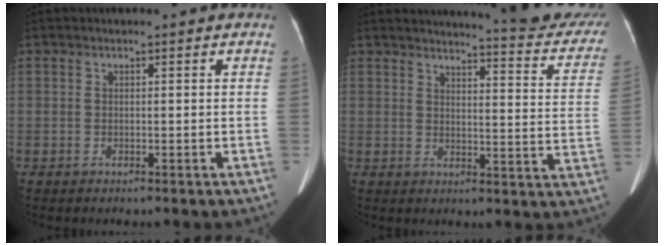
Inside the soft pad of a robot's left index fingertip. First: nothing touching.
{"total": 18.4, "force": [17.5, 1.4, 5.5], "torque": [-0.058, -0.098, 0.180]}